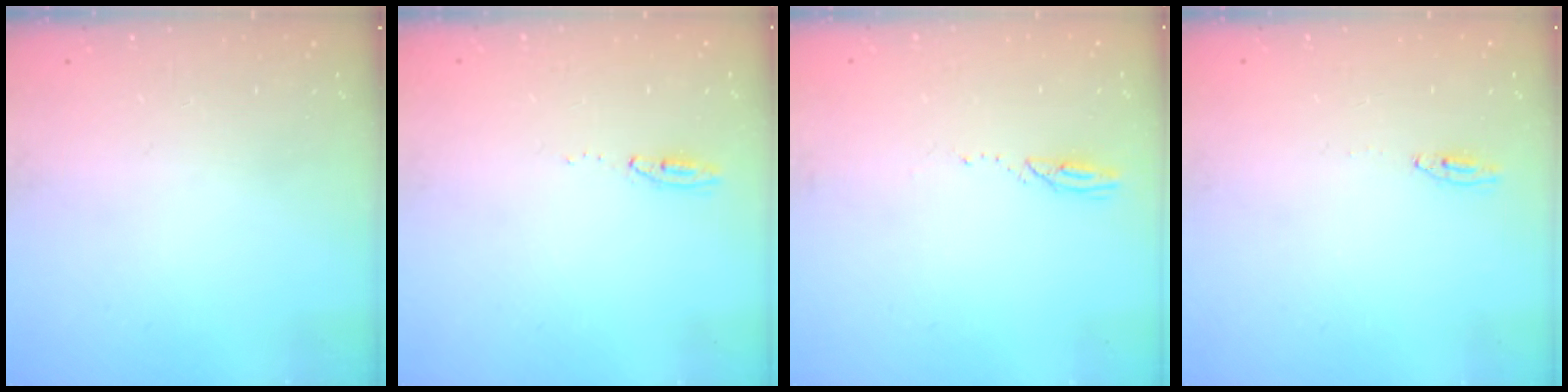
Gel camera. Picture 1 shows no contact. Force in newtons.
{"total": 11.2, "press": 5.8, "slide": 9.6}
{"total": 2.4, "press": 2.4, "slide": 0.3}
{"total": 2.0, "press": 2.0, "slide": 0.2}